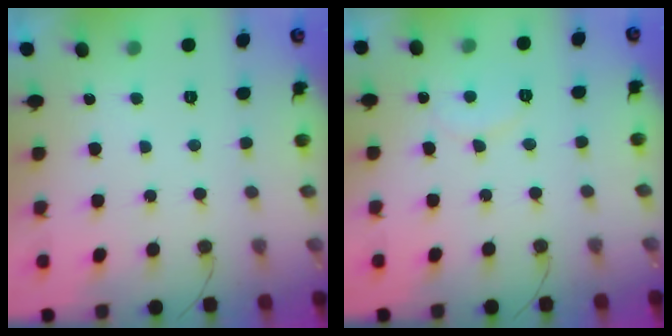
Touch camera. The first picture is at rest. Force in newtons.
{"total": 7.6, "press": 7.6, "slide": 0.7}